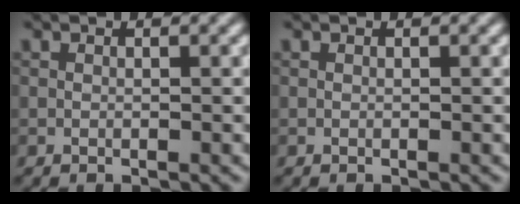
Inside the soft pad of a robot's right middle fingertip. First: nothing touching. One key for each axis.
{"total": 0.0}